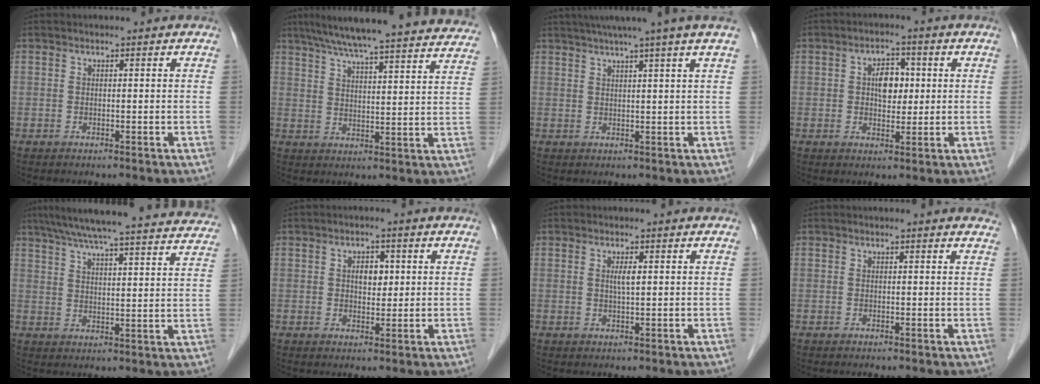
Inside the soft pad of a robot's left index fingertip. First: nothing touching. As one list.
[{"total": 29.3, "force": [26.5, 3.2, 12.3], "torque": [-0.194, -0.020, 0.328]}, {"total": 8.6, "force": [6.6, -1.9, 5.3], "torque": [-0.073, 0.021, 0.078]}, {"total": 4.6, "force": [0.6, 2.9, 3.6], "torque": [-0.060, 0.011, 0.011]}, {"total": 29.1, "force": [26.6, 2.8, 11.5], "torque": [-0.186, -0.020, 0.329]}, {"total": 3.1, "force": [0.6, 2.0, 2.3], "torque": [-0.036, 0.005, 0.012]}, {"total": 1.7, "force": [0.4, 0.2, 1.6], "torque": [-0.034, 0.000, 0.007]}, {"total": 1.5, "force": [1.5, 0.3, 0.2], "torque": [-0.009, -0.006, 0.000]}]